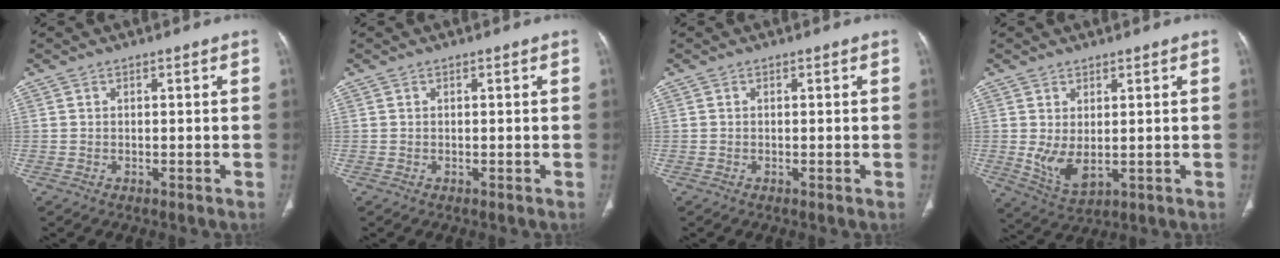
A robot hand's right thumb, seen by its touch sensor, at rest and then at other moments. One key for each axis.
{"total": 0.0}
{"total": 0.0}
{"total": 6.2, "fx": 0.2, "fy": 3.1, "fz": 5.3, "tx": -0.099, "ty": -0.015, "tz": 0.021}